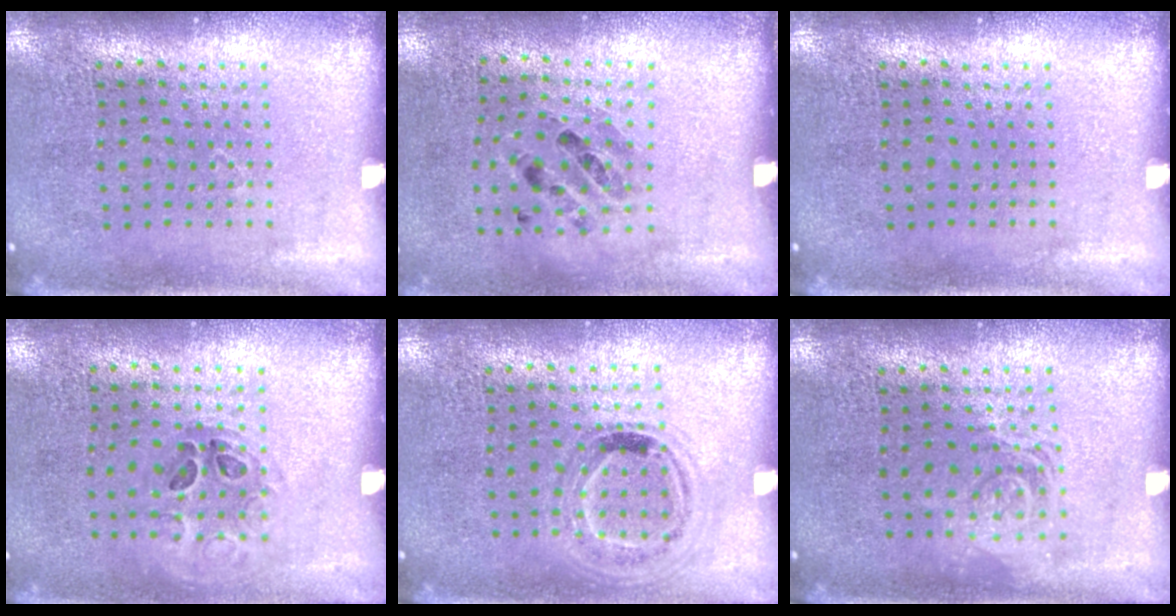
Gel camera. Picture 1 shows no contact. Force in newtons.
{"total": 0.9, "press": 0.8, "slide": 0.5}
{"total": 0.0}
{"total": 0.9, "press": 0.6, "slide": 0.7}
{"total": 1.0, "press": 1.0, "slide": 0.3}
{"total": 1.1, "press": 1.1, "slide": 0.3}